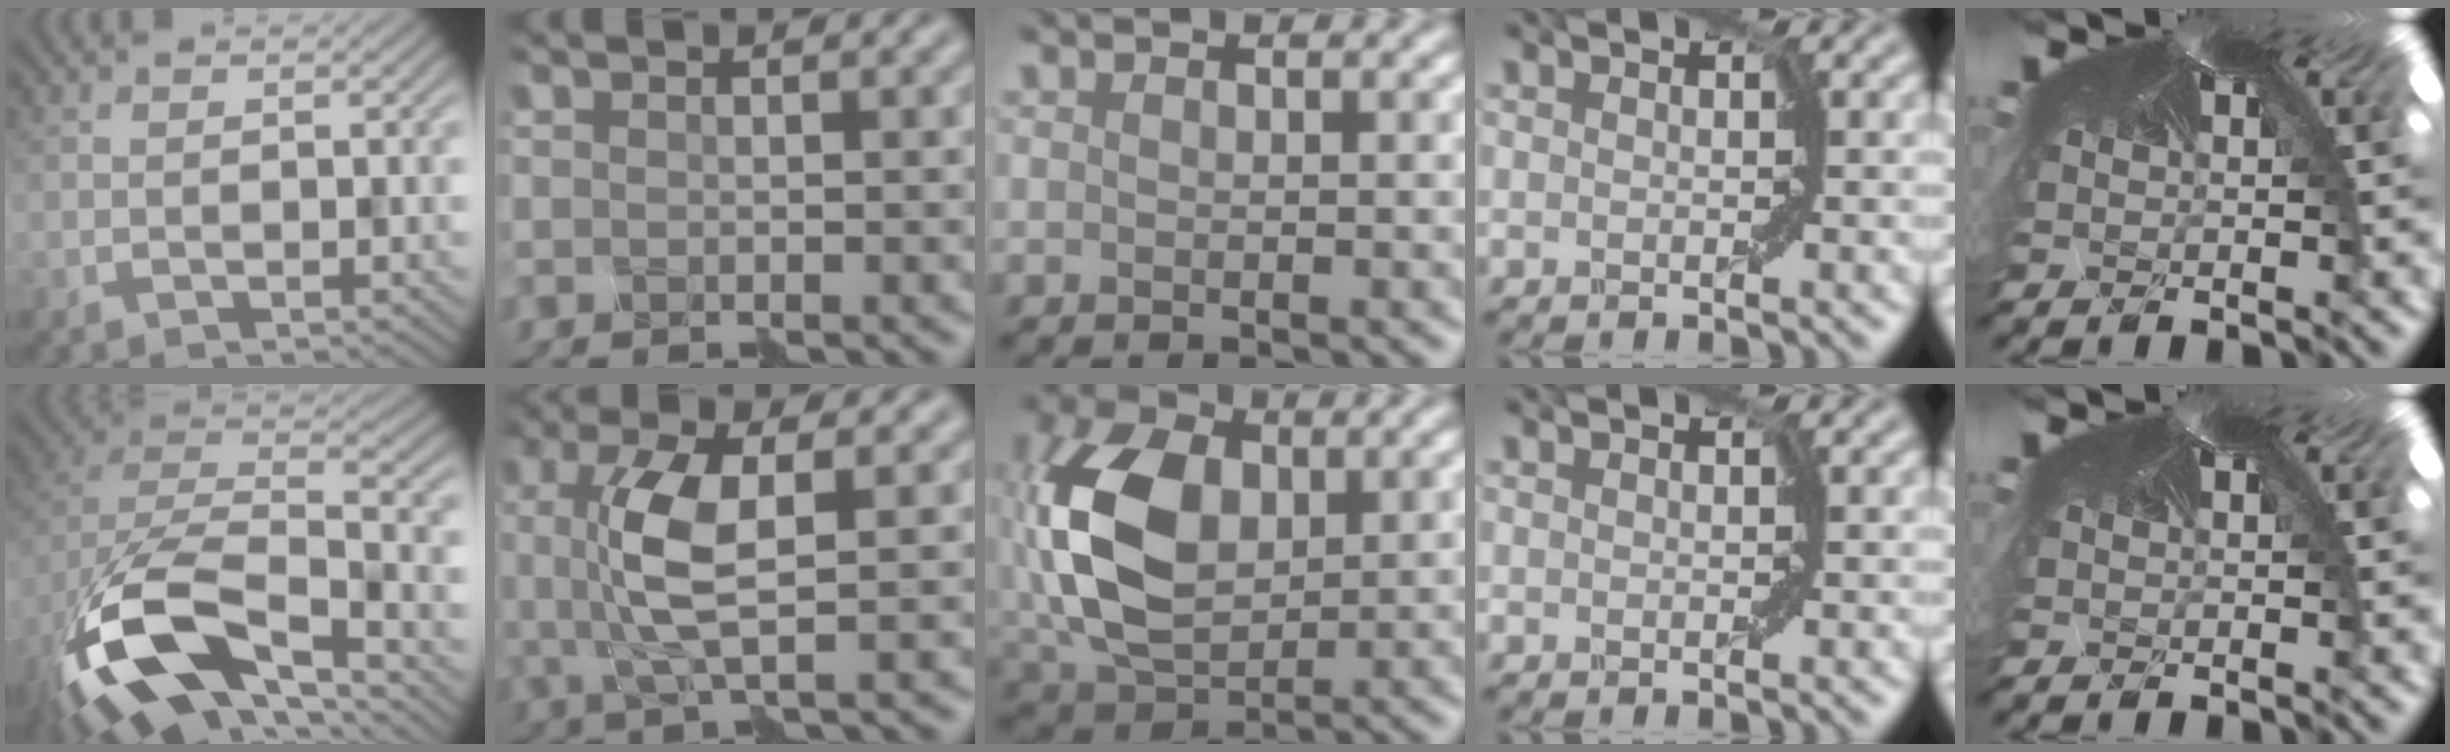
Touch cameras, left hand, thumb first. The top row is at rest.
{"thumb": {"total": 15.9, "force": [-8.0, 7.5, 11.5], "torque": [-0.255, -0.036, -0.129]}, "index": {"total": 5.2, "force": [0.3, 1.4, 5.0], "torque": [-0.124, 0.003, 0.010]}, "middle": {"total": 10.4, "force": [0.6, 7.0, 7.7], "torque": [-0.214, 0.013, 0.020]}}